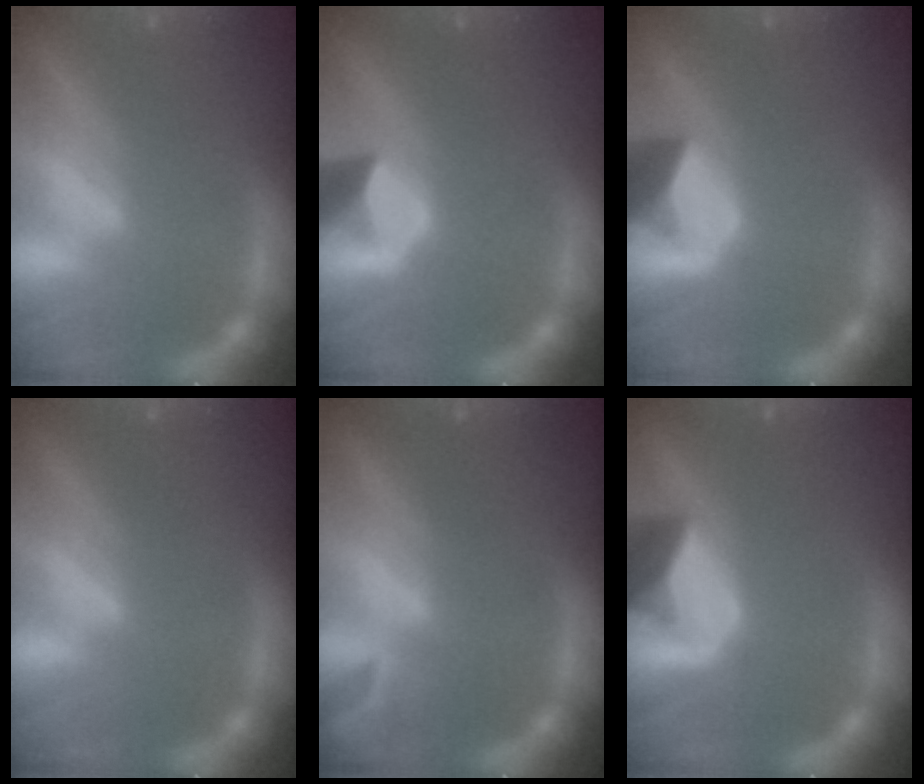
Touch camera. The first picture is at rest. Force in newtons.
{"total": 3.0}
{"total": 4.9}
{"total": 0.0}
{"total": 1.9}
{"total": 6.4}